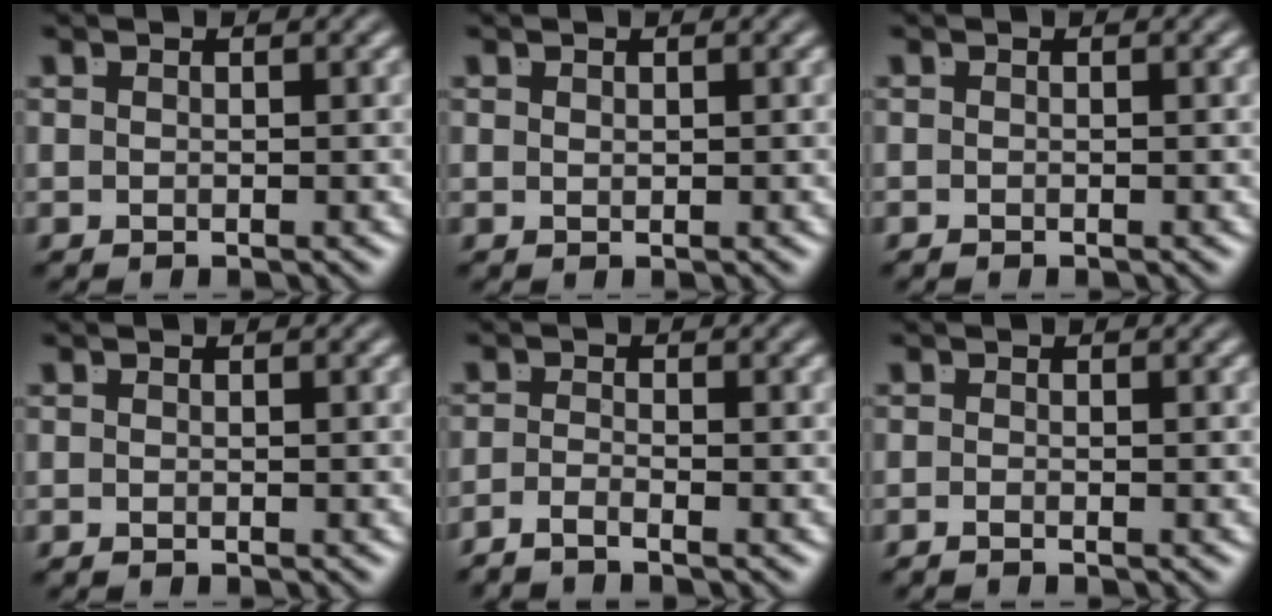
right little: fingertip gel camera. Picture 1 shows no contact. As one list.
[{"total": 0.7, "force": [0.2, -0.6, 0.2], "torque": [-0.001, -0.006, 0.009]}, {"total": 0.6, "force": [-0.3, -0.5, 0.0], "torque": [0.002, -0.005, -0.003]}, {"total": 0.0}, {"total": 2.2, "force": [-2.0, -0.7, 0.8], "torque": [-0.015, -0.012, -0.031]}, {"total": 1.0, "force": [-0.8, -0.6, 0.2], "torque": [0.001, -0.006, -0.013]}]